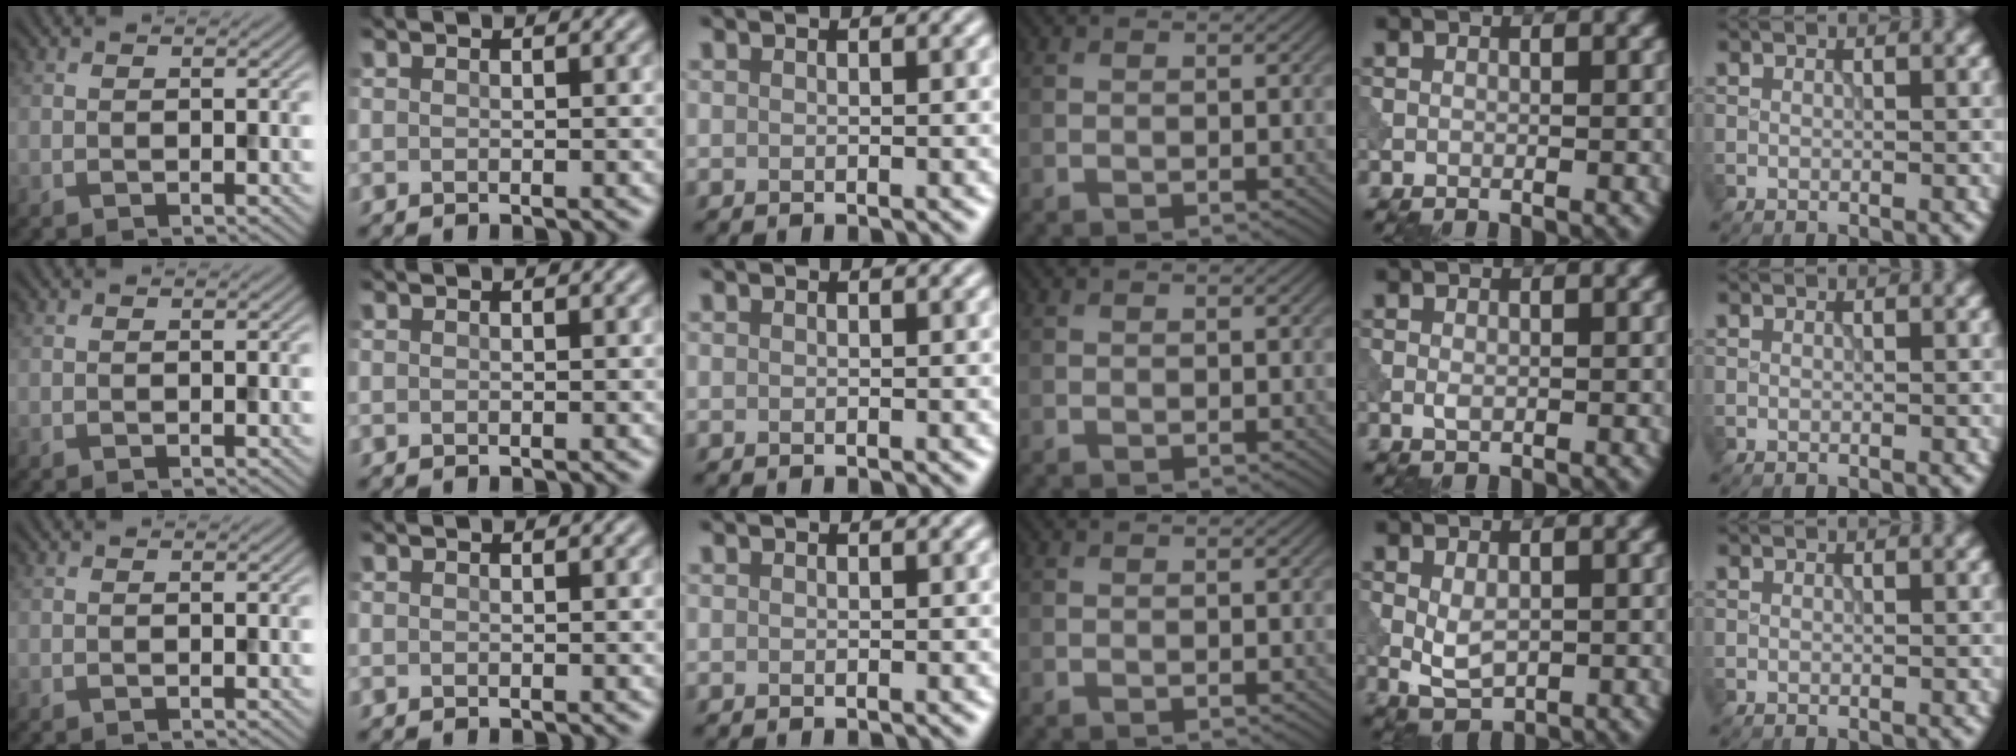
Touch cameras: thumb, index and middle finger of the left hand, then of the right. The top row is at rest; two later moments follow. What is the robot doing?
{"motion": "press", "object": "tv remote"}